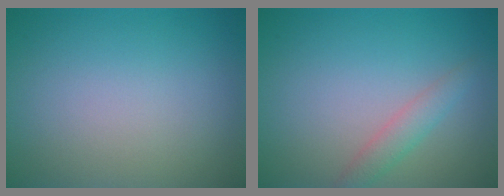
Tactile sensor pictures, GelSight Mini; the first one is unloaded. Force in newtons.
{"total": 1.9, "press": 1.9, "slide": 0.0}